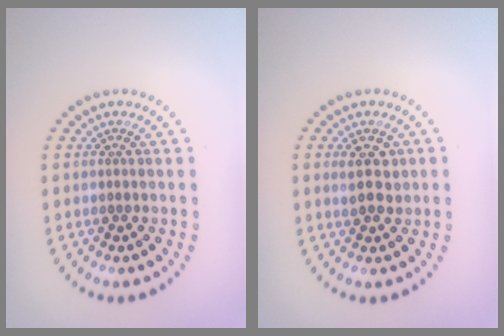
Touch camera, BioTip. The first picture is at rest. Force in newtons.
{"total": 2.6, "press": 2.6, "slide": 0.3}